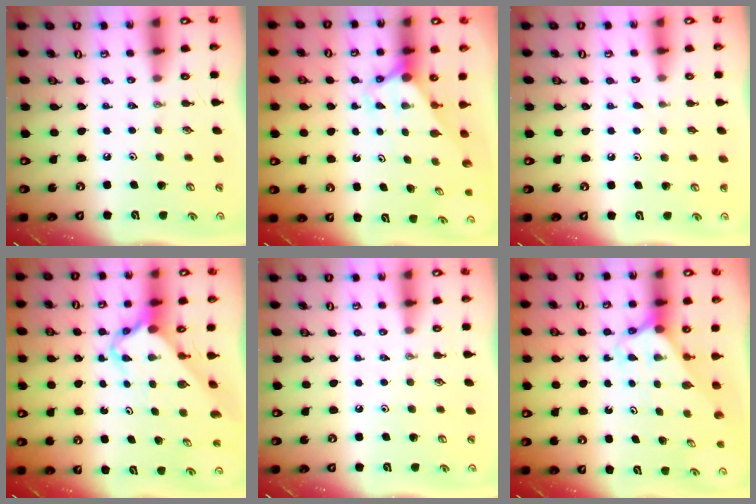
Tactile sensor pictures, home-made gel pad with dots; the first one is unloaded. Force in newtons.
{"total": 2.8, "press": 2.8, "slide": 0.0}
{"total": 7.0, "press": 6.9, "slide": 0.7}
{"total": 3.8, "press": 3.8, "slide": 0.4}
{"total": 0.0}
{"total": 2.4, "press": 2.4, "slide": 0.1}